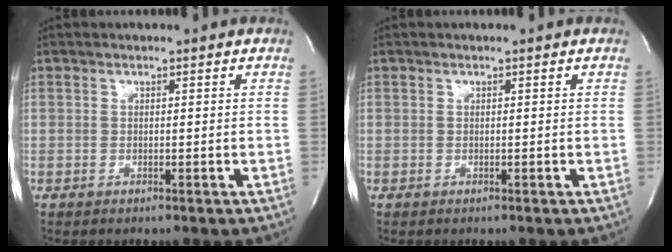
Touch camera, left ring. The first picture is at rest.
{"total": 0.0}